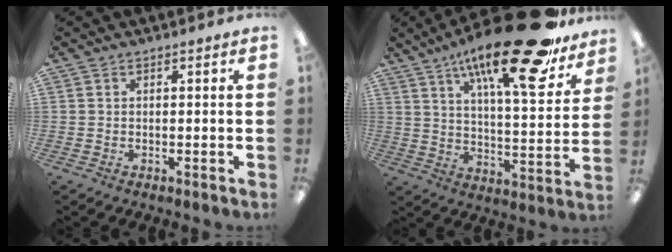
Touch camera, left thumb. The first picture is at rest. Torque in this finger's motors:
{"motor_torque": [0.48, 0.60, 1.60, -1.17, 0.35]}